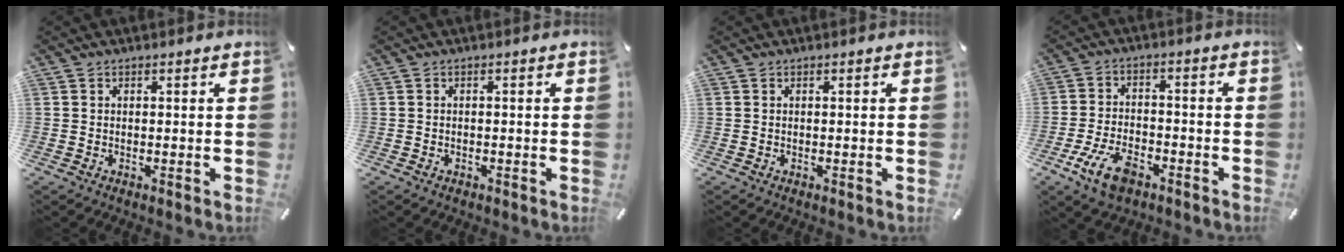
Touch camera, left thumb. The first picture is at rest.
{"total": 0.8, "force": [-0.5, 0.5, 0.3], "torque": [-0.006, 0.001, -0.011]}
{"total": 0.0}
{"total": 10.0, "force": [-5.5, 5.3, 6.5], "torque": [-0.139, 0.017, -0.099]}